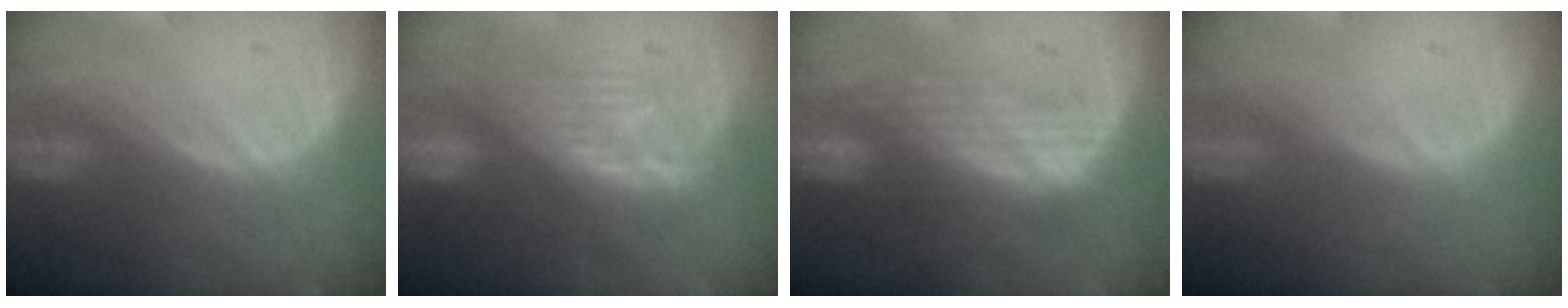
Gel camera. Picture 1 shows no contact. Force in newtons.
{"total": 8.5, "press": 8.2, "slide": 2.3}
{"total": 7.4, "press": 7.0, "slide": 2.2}
{"total": 0.0}